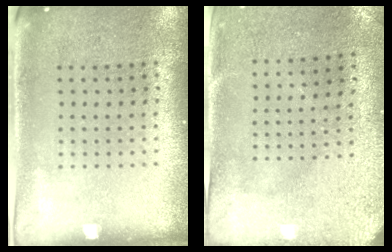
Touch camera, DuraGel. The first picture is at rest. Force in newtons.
{"total": 3.0, "press": 2.3, "slide": 1.9}